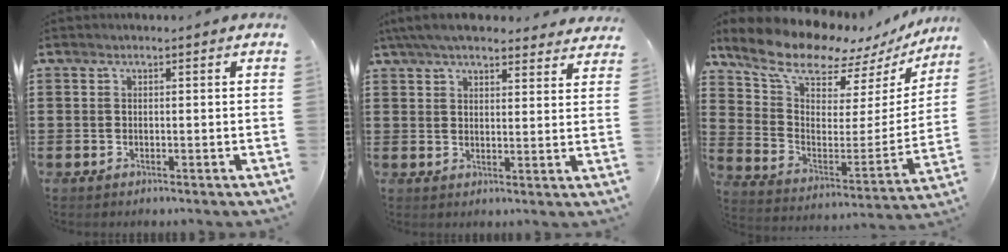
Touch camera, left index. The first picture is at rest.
{"total": 6.1, "force": [5.4, 1.2, 2.5], "torque": [-0.064, -0.011, 0.102]}
{"total": 10.8, "force": [9.6, 2.8, 4.2], "torque": [-0.116, -0.074, 0.164]}